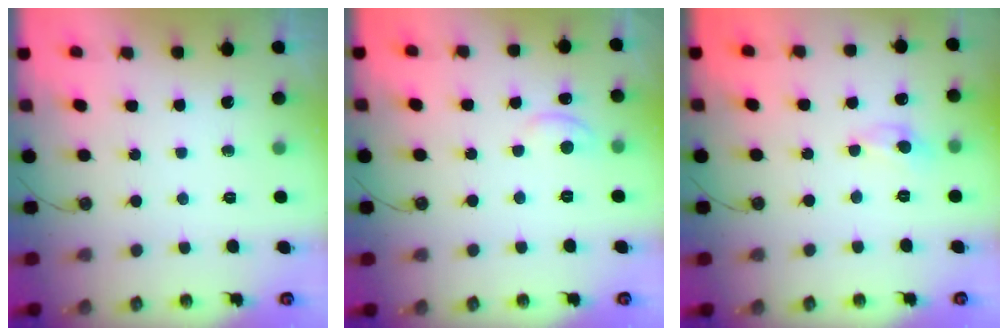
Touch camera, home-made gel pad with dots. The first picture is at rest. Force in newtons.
{"total": 1.7, "press": 1.6, "slide": 0.3}
{"total": 0.0}